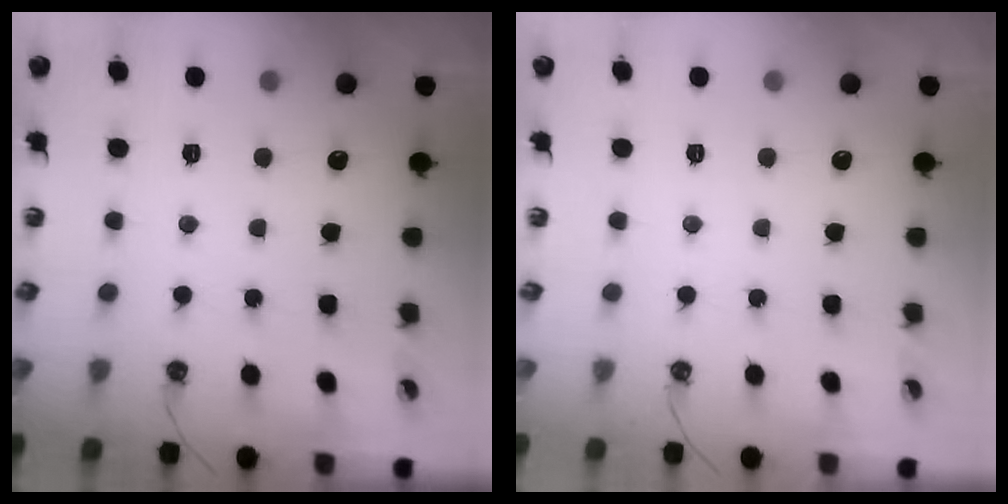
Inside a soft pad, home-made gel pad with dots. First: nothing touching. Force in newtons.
{"total": 0.0}